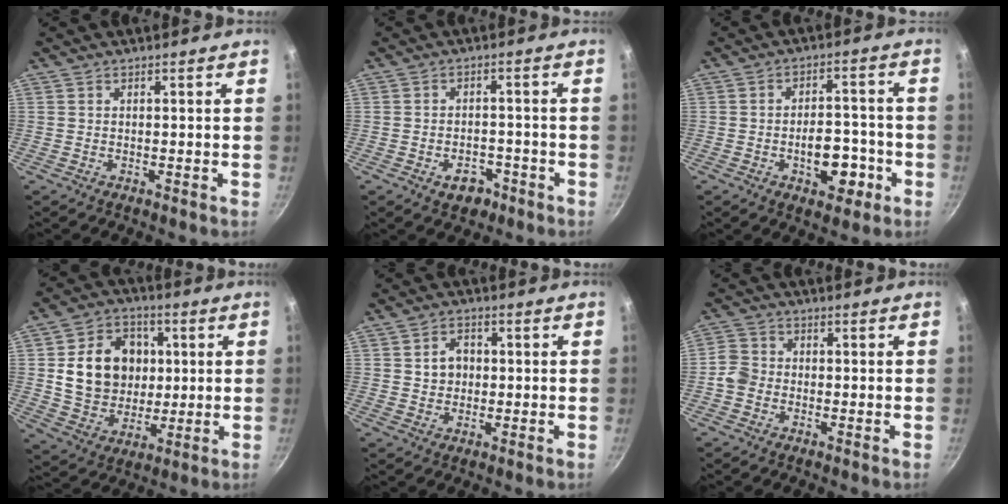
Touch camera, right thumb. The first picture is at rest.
{"total": 4.8, "force": [-2.7, 3.1, 2.4], "torque": [-0.019, 0.021, -0.031]}
{"total": 9.3, "force": [-3.3, 5.3, 6.8], "torque": [-0.061, 0.024, -0.045]}
{"total": 16.2, "force": [2.1, 13.3, 9.1], "torque": [-0.121, 0.009, 0.042]}
{"total": 4.6, "force": [0.4, 3.8, 2.6], "torque": [-0.019, 0.008, 0.003]}
{"total": 4.0, "force": [-1.5, 3.4, 1.6], "torque": [-0.020, 0.018, -0.039]}